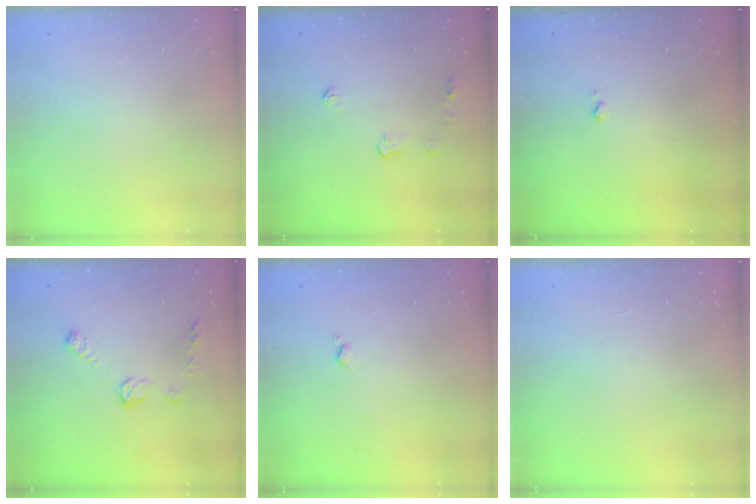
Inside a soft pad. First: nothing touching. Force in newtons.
{"total": 3.9, "press": 3.8, "slide": 0.6}
{"total": 2.5, "press": 2.4, "slide": 0.5}
{"total": 8.4, "press": 8.4, "slide": 0.3}
{"total": 2.6, "press": 2.6, "slide": 0.4}
{"total": 0.0}